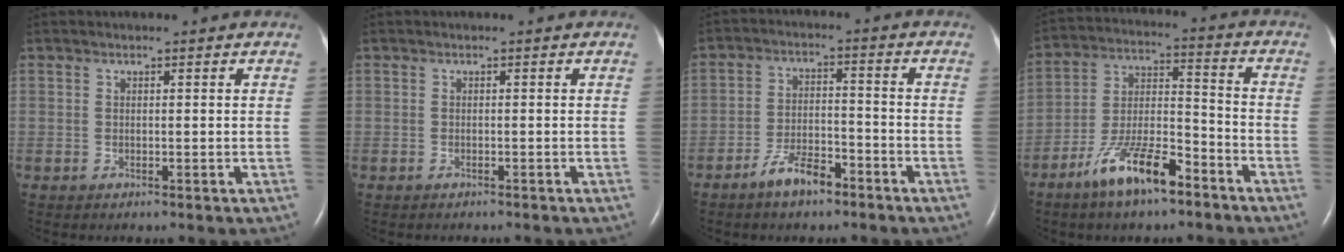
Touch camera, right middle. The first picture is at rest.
{"total": 1.4, "force": [-1.2, 0.3, 0.5], "torque": [-0.015, -0.004, -0.013]}
{"total": 8.3, "force": [-5.9, 2.5, 5.4], "torque": [-0.106, 0.001, -0.106]}
{"total": 11.8, "force": [-7.8, 3.0, 8.2], "torque": [-0.162, 0.000, -0.144]}